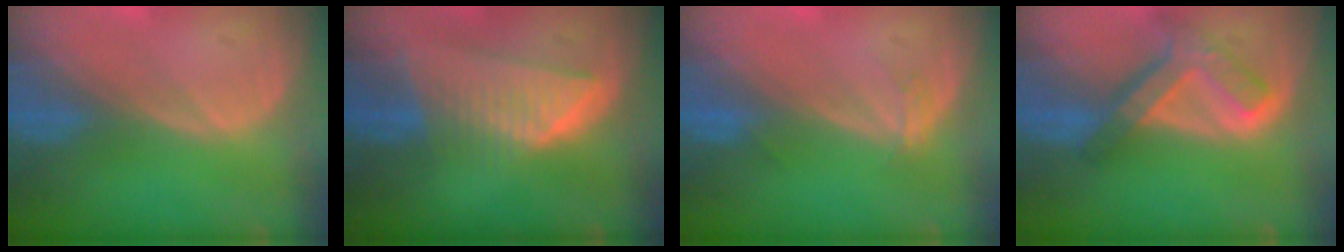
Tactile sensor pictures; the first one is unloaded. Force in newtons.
{"total": 7.9, "press": 7.2, "slide": 3.2}
{"total": 1.5, "press": 1.4, "slide": 0.3}
{"total": 7.6, "press": 6.5, "slide": 4.0}